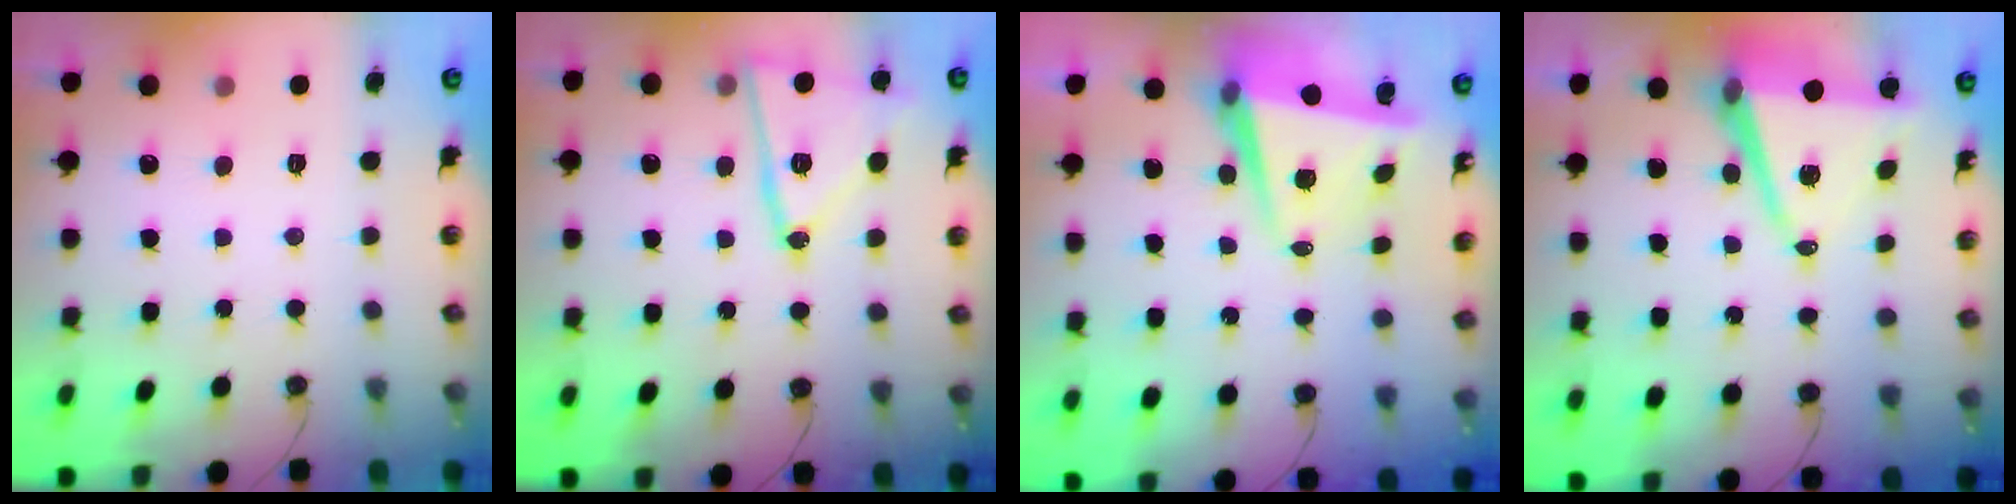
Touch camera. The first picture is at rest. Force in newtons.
{"total": 15.9, "press": 15.9, "slide": 0.7}
{"total": 7.3, "press": 7.2, "slide": 1.3}
{"total": 10.2, "press": 9.4, "slide": 4.1}